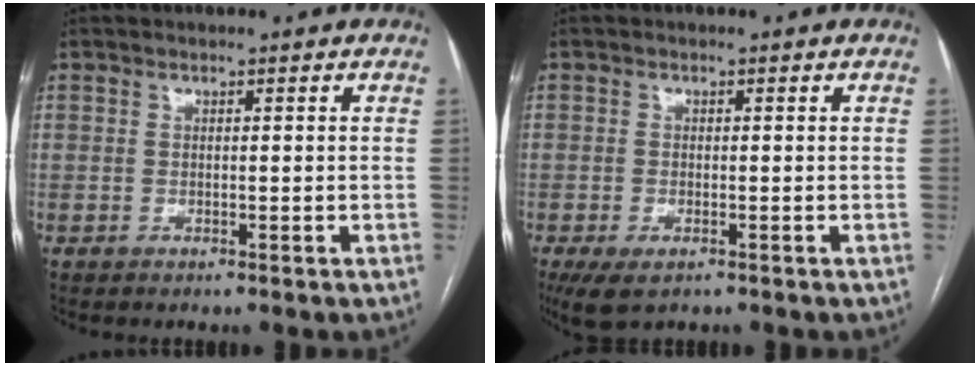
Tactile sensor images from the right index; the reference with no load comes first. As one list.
[{"total": 4.5, "force": [-2.6, 2.0, 3.2], "torque": [-0.060, -0.009, -0.038]}]